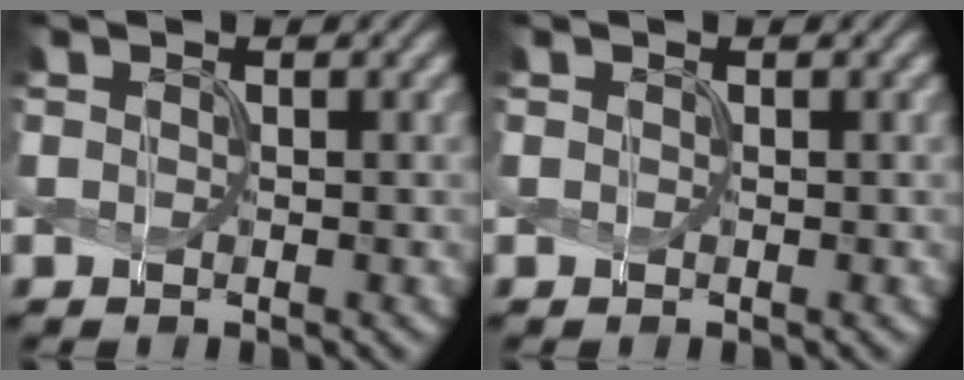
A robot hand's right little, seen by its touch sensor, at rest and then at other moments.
{"total": 0.0}